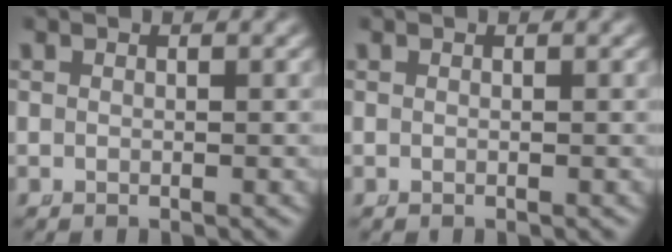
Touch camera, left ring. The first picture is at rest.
{"total": 0.0}